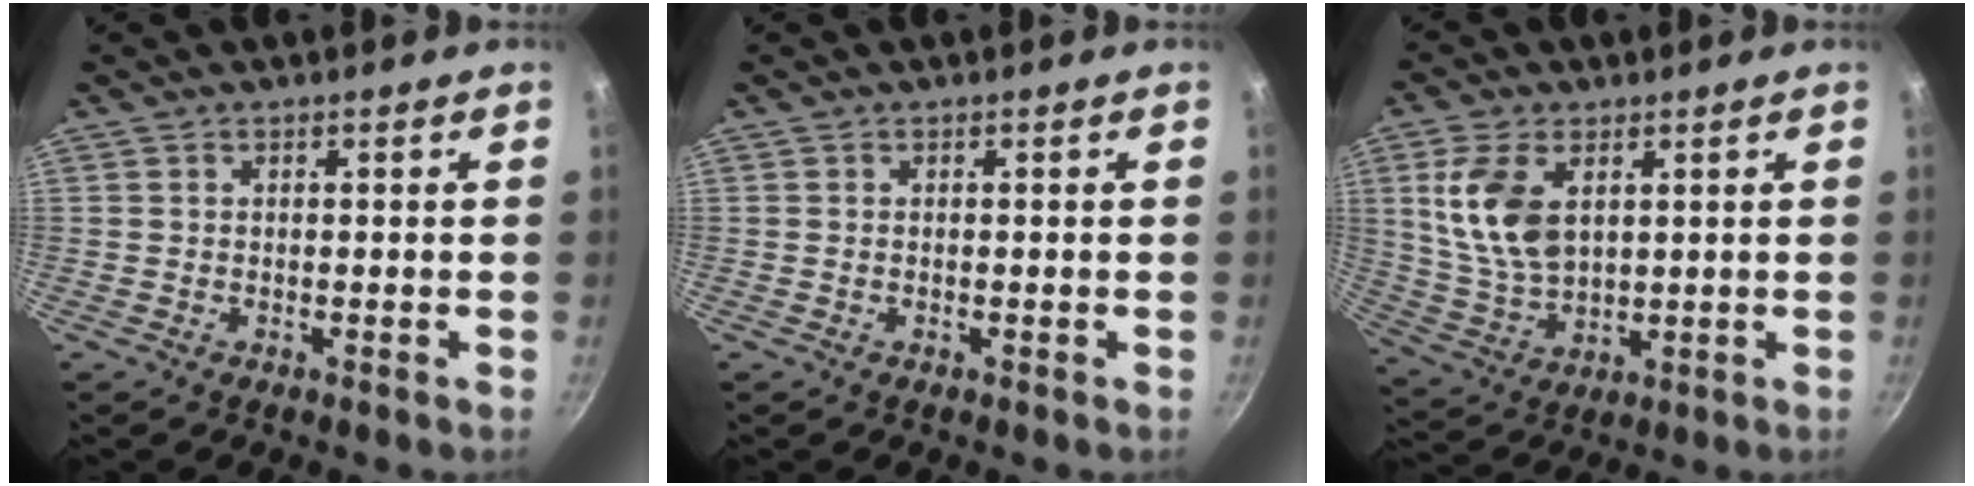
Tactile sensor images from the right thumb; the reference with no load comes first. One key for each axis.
{"total": 0.0}
{"total": 12.1, "fx": 3.5, "fy": 7.1, "fz": 9.1, "tx": -0.172, "ty": -0.020, "tz": 0.077}